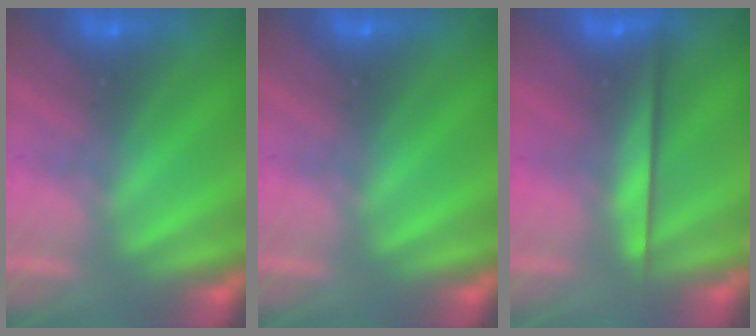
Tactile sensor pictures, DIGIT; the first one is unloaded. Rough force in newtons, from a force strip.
{"total": 0.0}
{"total": 2.3}